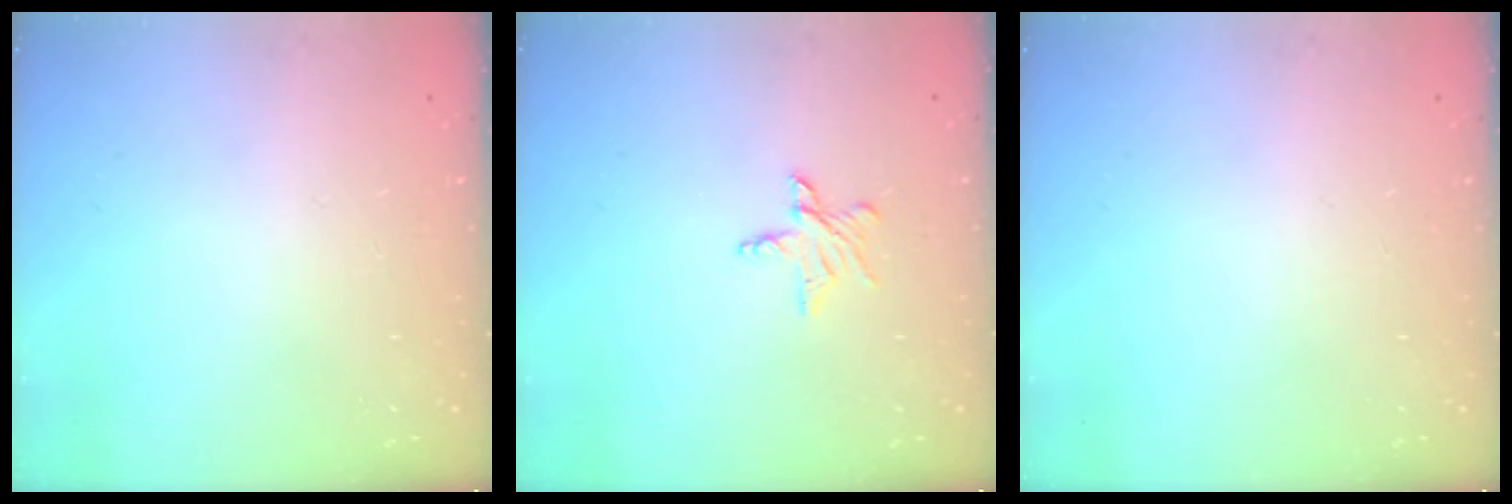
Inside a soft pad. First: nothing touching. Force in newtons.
{"total": 5.9, "press": 5.8, "slide": 0.5}
{"total": 0.0}